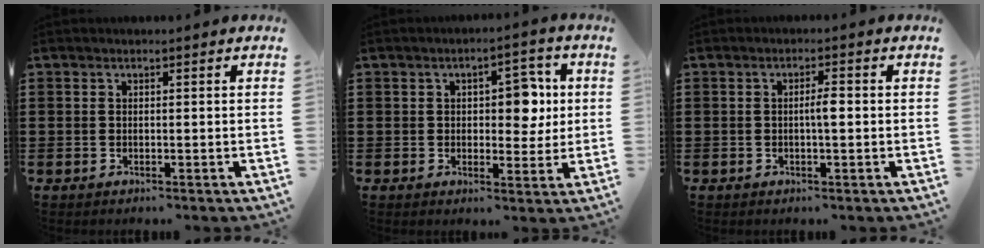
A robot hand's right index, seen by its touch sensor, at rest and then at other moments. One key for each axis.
{"total": 6.3, "fx": 0.9, "fy": 3.6, "fz": 5.1, "tx": -0.072, "ty": 0.002, "tz": 0.003}
{"total": 2.2, "fx": -0.1, "fy": 0.4, "fz": 2.1, "tx": -0.039, "ty": 0.002, "tz": -0.003}